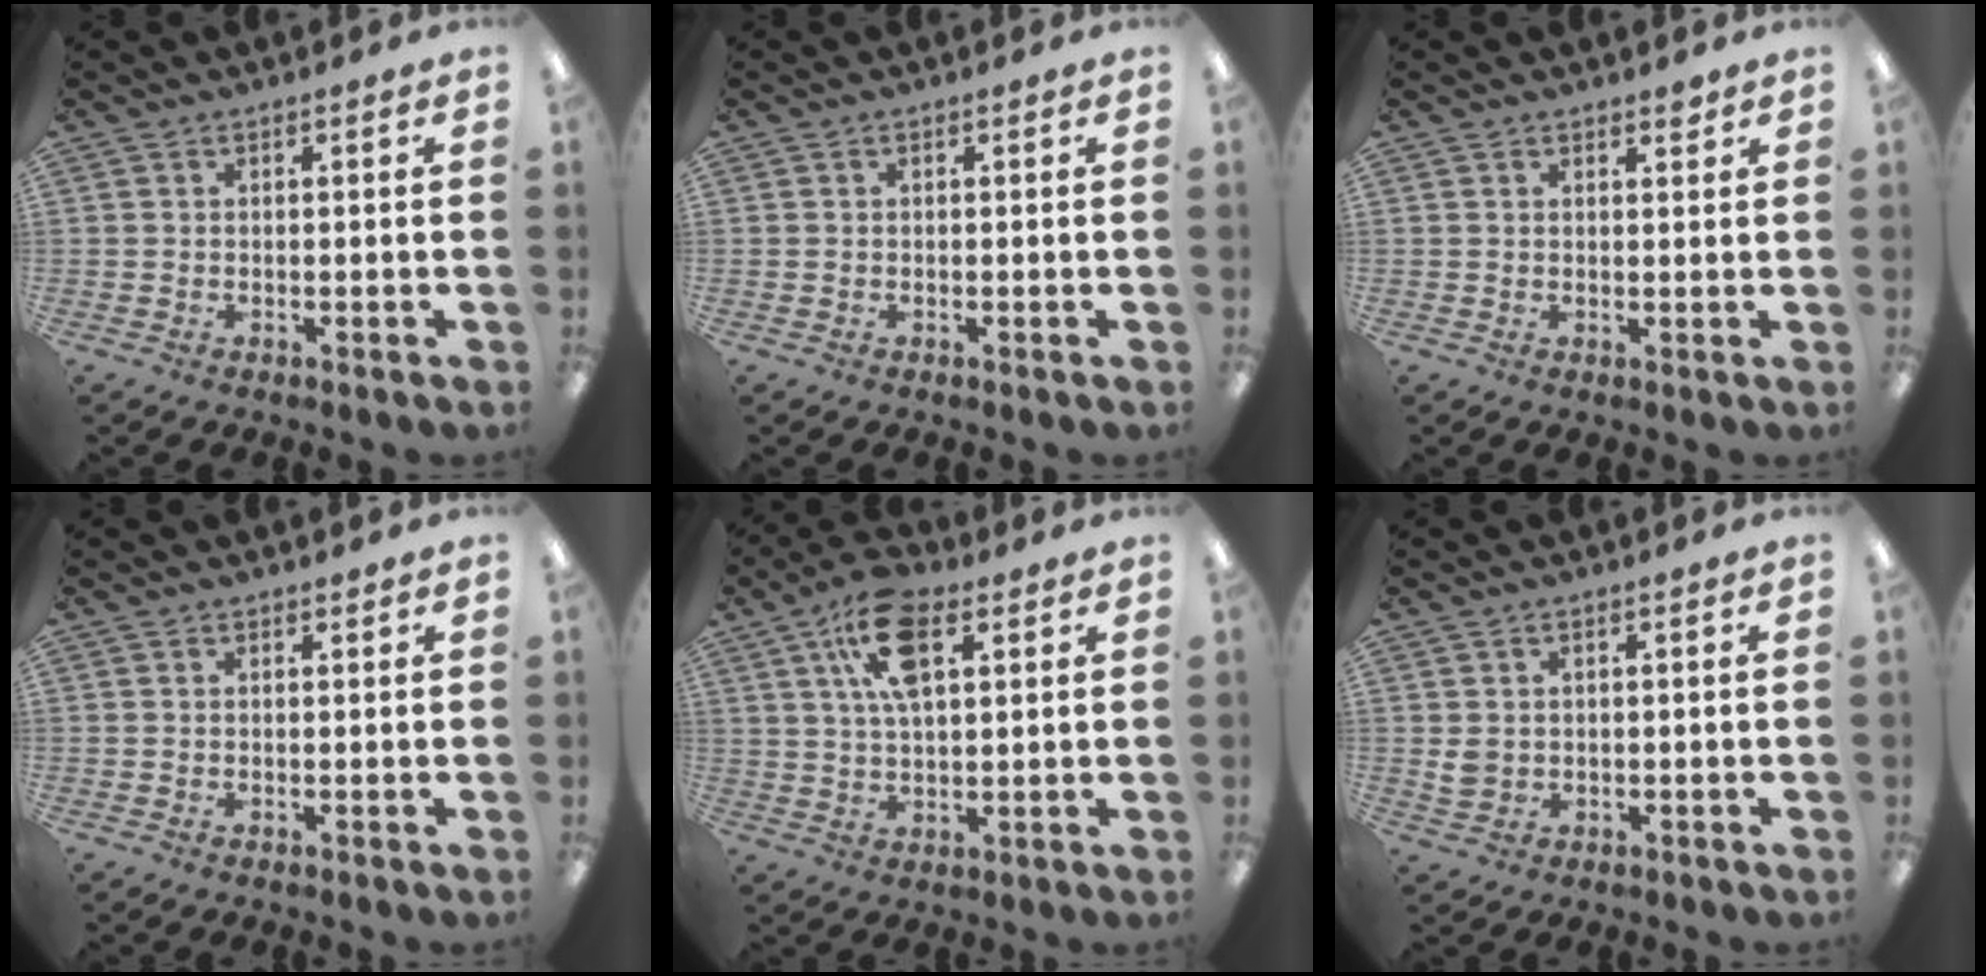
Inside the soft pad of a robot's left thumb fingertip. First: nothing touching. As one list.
[{"total": 0.0}, {"total": 1.7, "force": [1.4, 0.7, 0.5], "torque": [0.006, -0.008, 0.023]}, {"total": 0.7, "force": [0.6, 0.3, 0.0], "torque": [0.008, -0.004, 0.011]}, {"total": 13.1, "force": [6.0, 6.5, 9.6], "torque": [-0.167, 0.003, 0.108]}, {"total": 2.7, "force": [1.0, 2.2, 1.3], "torque": [-0.011, -0.004, 0.016]}]